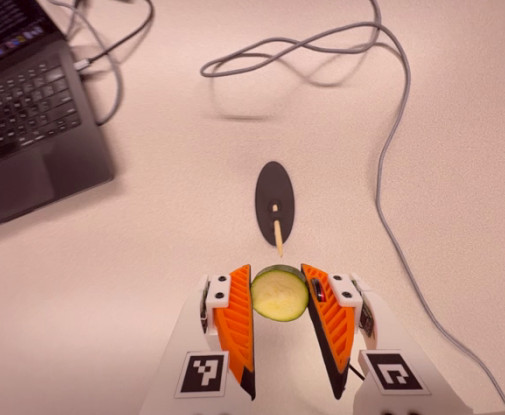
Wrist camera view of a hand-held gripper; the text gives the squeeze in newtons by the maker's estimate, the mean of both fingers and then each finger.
{"total": 9.3, "left": 9.3, "right": 9.3}